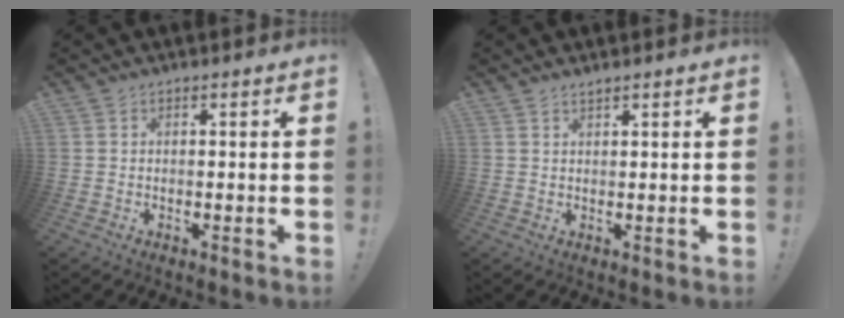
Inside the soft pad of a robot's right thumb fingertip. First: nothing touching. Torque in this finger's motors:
{"motor_torque": [-0.17, -0.21, -0.25, -0.06, 0.01]}